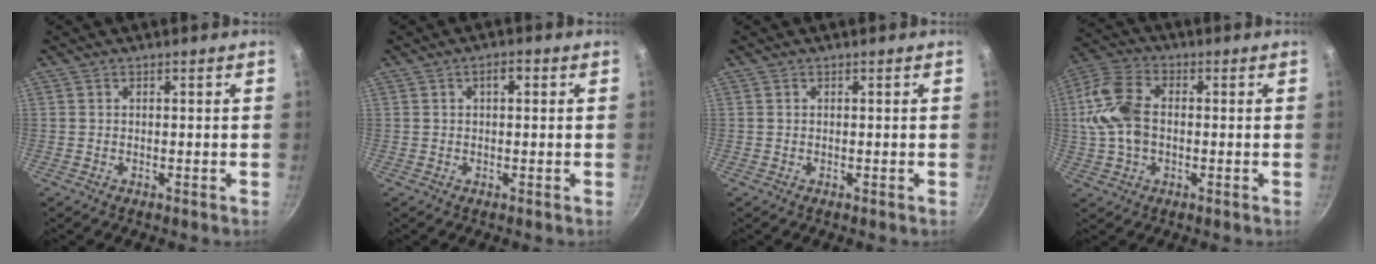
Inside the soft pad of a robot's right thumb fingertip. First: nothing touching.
{"total": 2.3, "force": [0.7, 1.2, 1.9], "torque": [-0.023, 0.008, 0.009]}
{"total": 0.0}
{"total": 11.6, "force": [0.2, 7.7, 8.7], "torque": [-0.174, 0.020, -0.009]}